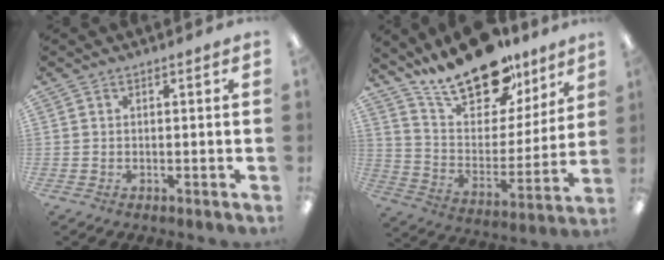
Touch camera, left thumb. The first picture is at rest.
{"total": 21.5, "force": [16.4, 9.5, 10.2], "torque": [-0.167, -0.109, 0.289]}